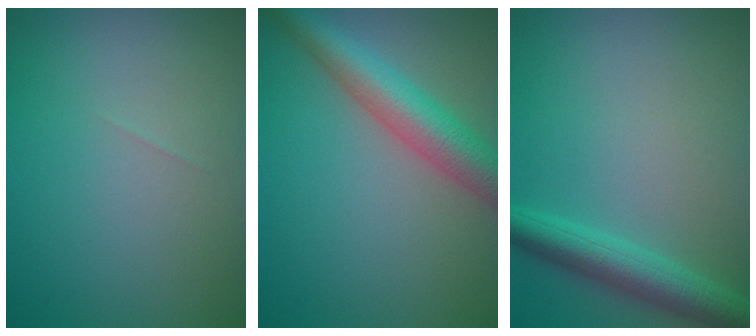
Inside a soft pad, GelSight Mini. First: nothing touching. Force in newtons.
{"total": 5.7, "press": 5.7, "slide": 0.2}
{"total": 4.2, "press": 4.2, "slide": 0.2}